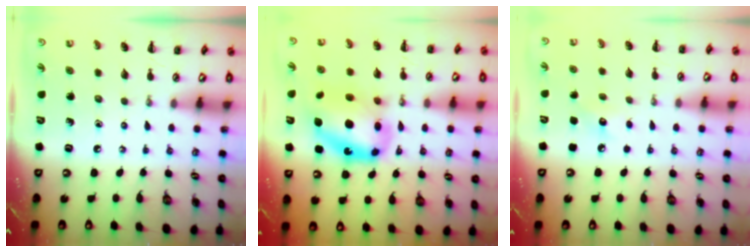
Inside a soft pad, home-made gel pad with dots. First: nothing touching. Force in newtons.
{"total": 14.5, "press": 14.1, "slide": 3.6}
{"total": 6.0, "press": 5.8, "slide": 1.7}